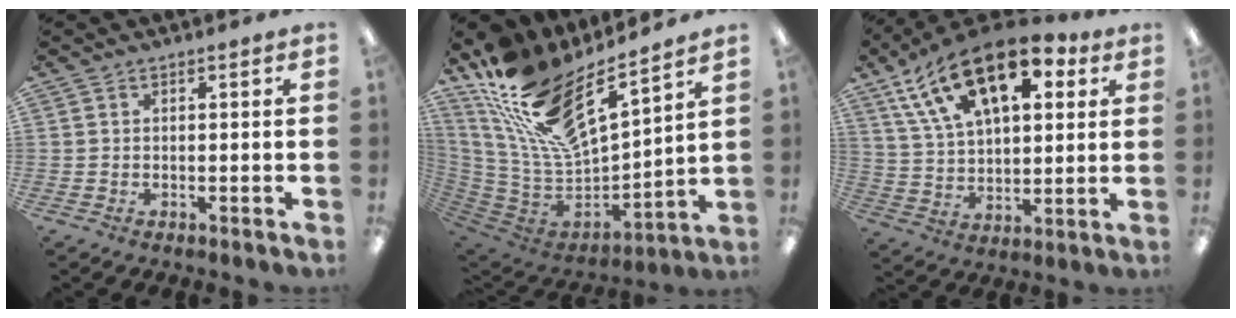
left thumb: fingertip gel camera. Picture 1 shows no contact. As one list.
[{"total": 19.5, "force": [13.2, 7.7, 12.2], "torque": [-0.242, -0.093, 0.233]}, {"total": 21.3, "force": [11.4, 10.8, 14.4], "torque": [-0.251, -0.046, 0.201]}]